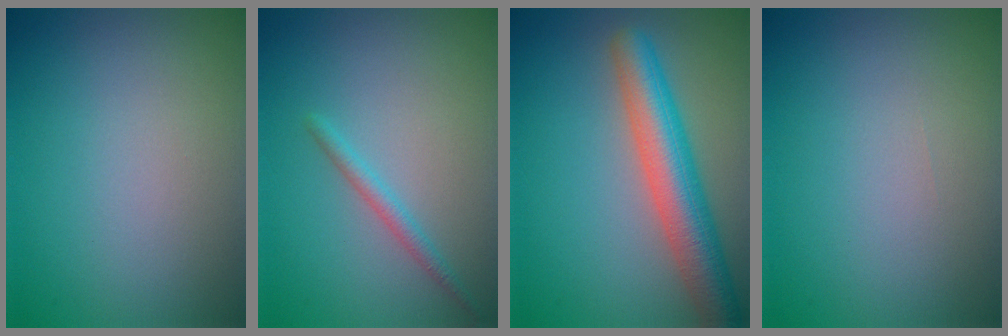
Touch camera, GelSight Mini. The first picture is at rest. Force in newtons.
{"total": 1.5, "press": 1.5, "slide": 0.0}
{"total": 6.6, "press": 6.6, "slide": 0.2}
{"total": 0.0}